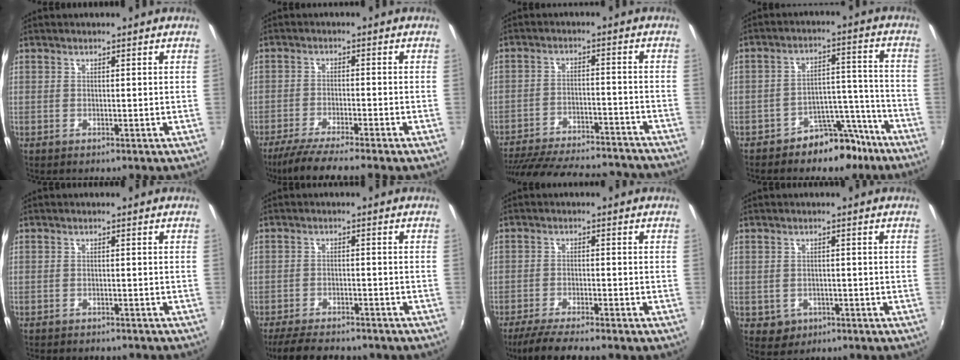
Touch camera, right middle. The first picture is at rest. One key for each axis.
{"total": 8.2, "fx": -6.9, "fy": -0.4, "fz": 4.3, "tx": -0.098, "ty": -0.021, "tz": -0.118}
{"total": 27.1, "fx": -23.8, "fy": 7.3, "fz": 10.7, "tx": -0.211, "ty": -0.005, "tz": -0.316}
{"total": 9.4, "fx": -7.3, "fy": 5.2, "fz": 2.9, "tx": -0.031, "ty": 0.042, "tz": -0.096}
{"total": 5.0, "fx": -4.6, "fy": 1.2, "fz": 1.6, "tx": -0.042, "ty": -0.013, "tz": -0.066}
{"total": 11.9, "fx": -9.9, "fy": 3.7, "fz": 5.6, "tx": -0.122, "ty": -0.025, "tz": -0.148}
{"total": 7.5, "fx": -6.4, "fy": 0.3, "fz": 3.9, "tx": -0.093, "ty": -0.019, "tz": -0.108}
{"total": 3.7, "fx": -1.2, "fy": 3.3, "fz": 1.0, "tx": -0.029, "ty": -0.001, "tz": -0.011}